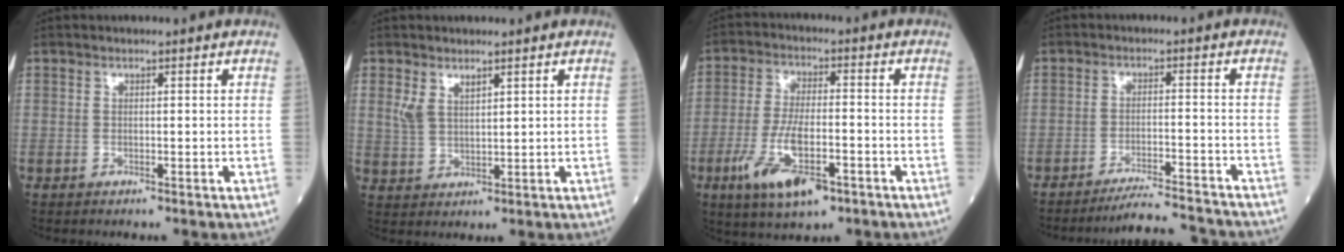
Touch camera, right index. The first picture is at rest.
{"total": 3.8, "force": [2.2, 1.8, 2.6], "torque": [-0.060, 0.004, 0.052]}
{"total": 10.9, "force": [-5.1, 3.3, 9.1], "torque": [-0.180, -0.014, -0.086]}
{"total": 10.1, "force": [-9.8, -0.5, 2.6], "torque": [-0.034, -0.008, -0.147]}